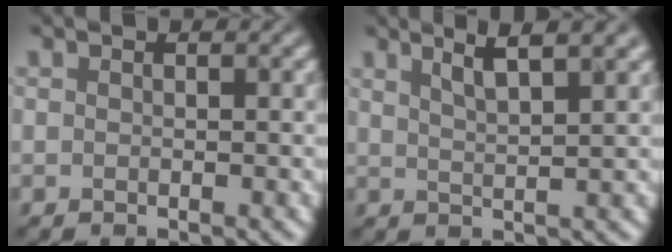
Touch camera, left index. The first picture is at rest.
{"total": 3.6, "force": [2.1, 0.4, 2.9], "torque": [-0.045, 0.011, 0.050]}